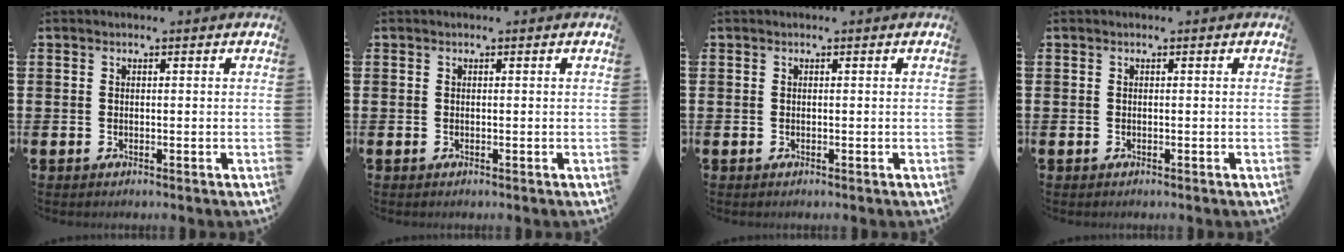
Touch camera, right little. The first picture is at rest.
{"total": 0.0}
{"total": 0.0}
{"total": 0.0}